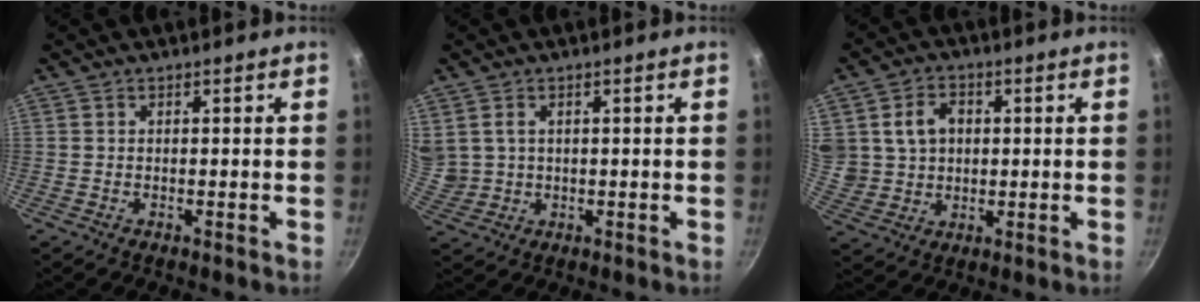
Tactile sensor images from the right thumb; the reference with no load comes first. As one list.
[{"total": 5.9, "force": [1.8, 4.6, 3.2], "torque": [-0.056, -0.003, 0.048]}, {"total": 10.4, "force": [2.4, 8.5, 5.4], "torque": [-0.083, 0.002, 0.051]}]